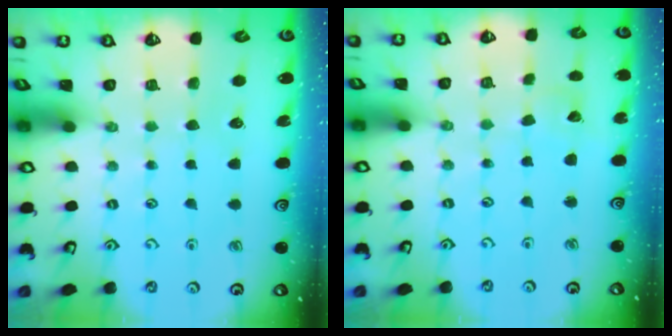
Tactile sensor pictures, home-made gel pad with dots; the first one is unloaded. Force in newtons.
{"total": 3.4, "press": 3.4, "slide": 0.3}